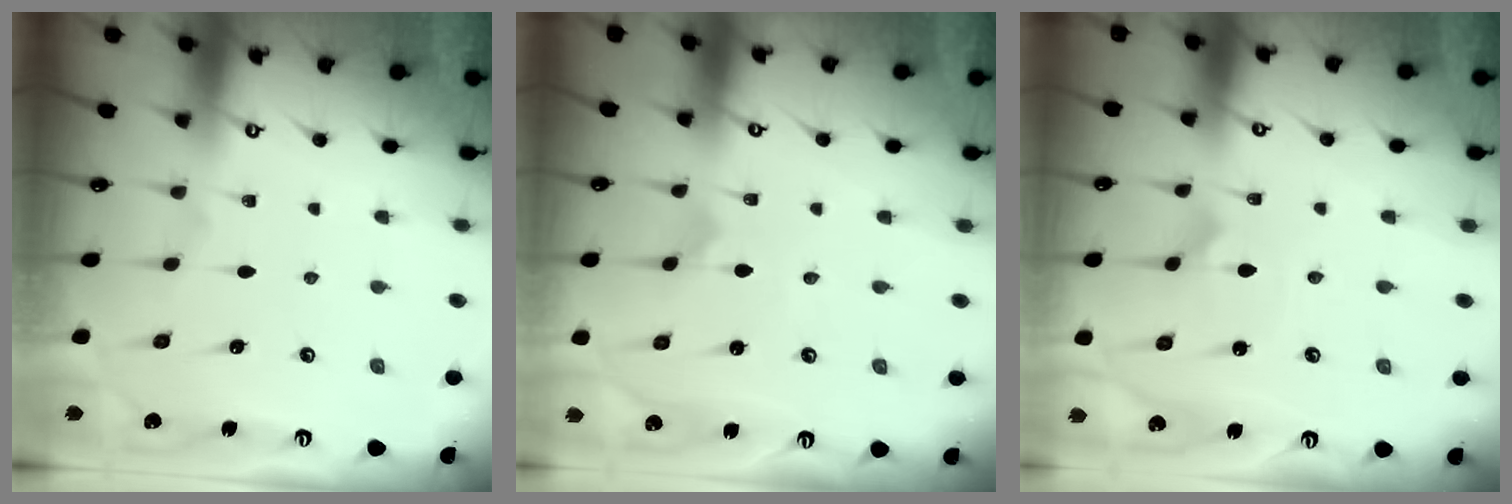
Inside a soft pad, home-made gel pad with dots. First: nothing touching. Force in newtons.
{"total": 0.0}
{"total": 2.0, "press": 2.0, "slide": 0.1}